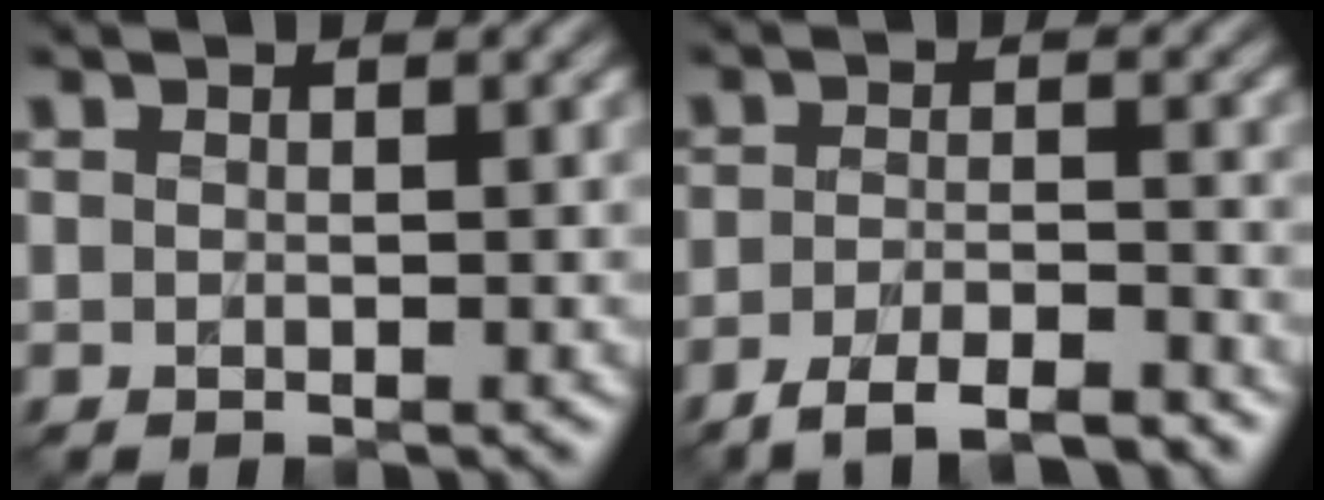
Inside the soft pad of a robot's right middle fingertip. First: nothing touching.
{"total": 4.9, "force": [-3.9, 1.1, 2.8], "torque": [-0.046, -0.007, -0.064]}